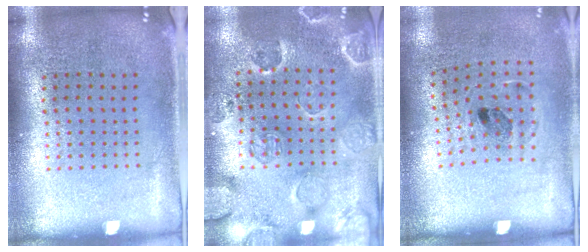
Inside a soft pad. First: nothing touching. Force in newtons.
{"total": 2.4, "press": 2.0, "slide": 1.4}
{"total": 1.2, "press": 0.7, "slide": 0.9}